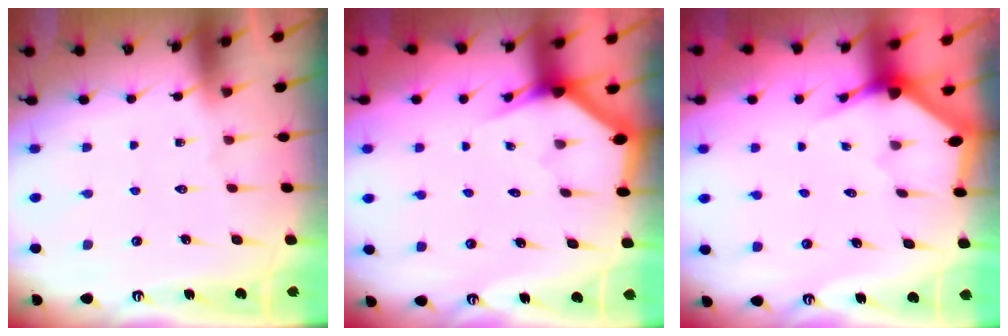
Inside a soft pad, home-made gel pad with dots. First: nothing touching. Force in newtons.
{"total": 2.8, "press": 2.8, "slide": 0.1}
{"total": 2.8, "press": 2.8, "slide": 0.2}